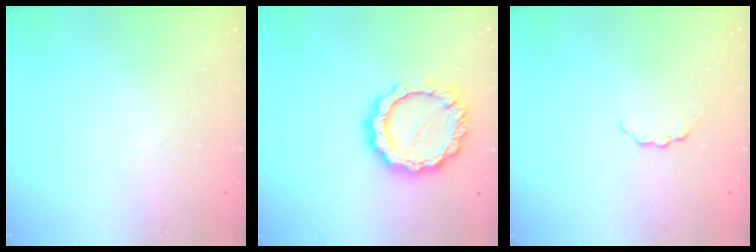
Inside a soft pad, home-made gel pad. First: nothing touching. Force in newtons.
{"total": 13.1, "press": 13.1, "slide": 1.1}
{"total": 3.7, "press": 3.7, "slide": 0.3}